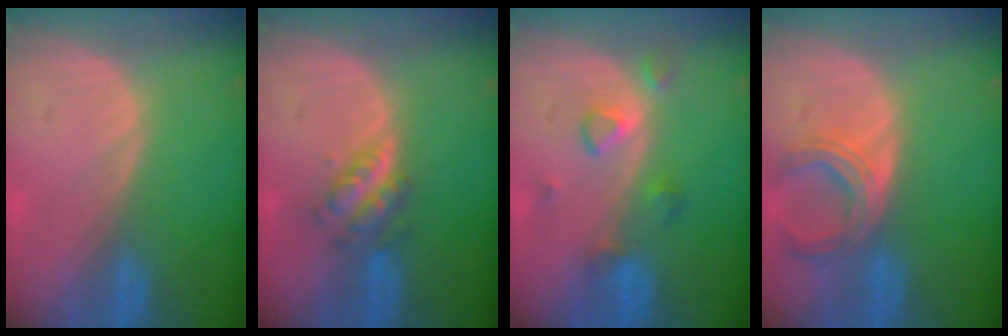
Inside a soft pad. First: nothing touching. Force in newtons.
{"total": 4.8, "press": 4.4, "slide": 1.8}
{"total": 3.6, "press": 3.6, "slide": 0.4}
{"total": 5.7, "press": 5.7, "slide": 0.5}